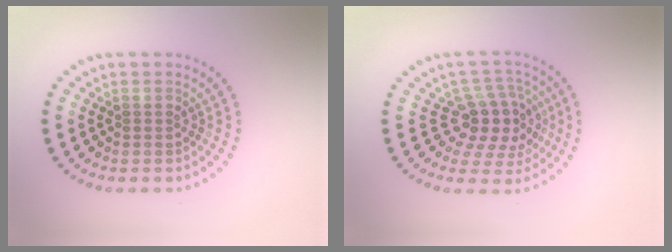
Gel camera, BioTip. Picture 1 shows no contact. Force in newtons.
{"total": 4.2, "press": 3.7, "slide": 2.1}